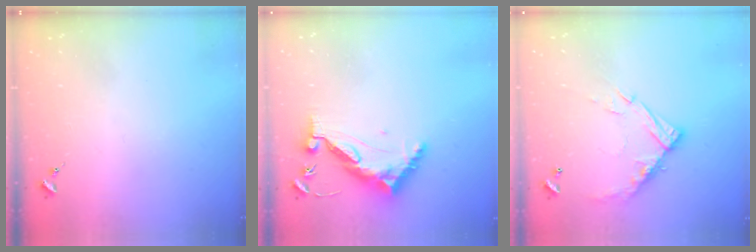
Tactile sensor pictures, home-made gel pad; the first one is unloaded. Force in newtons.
{"total": 10.6, "press": 10.5, "slide": 0.9}
{"total": 13.3, "press": 13.2, "slide": 1.2}